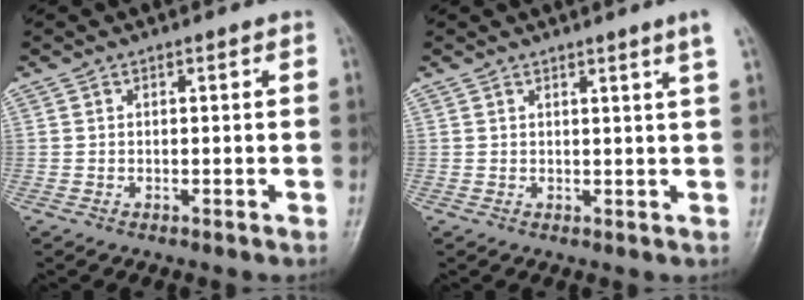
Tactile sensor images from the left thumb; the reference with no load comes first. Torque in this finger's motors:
{"motor_torque": [0.68, 0.44, 0.78, -0.31, 0.02]}